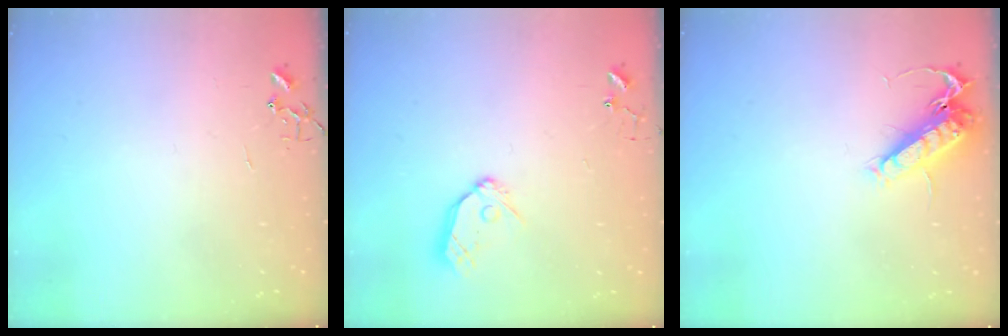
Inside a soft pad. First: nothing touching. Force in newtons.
{"total": 9.5, "press": 9.5, "slide": 0.9}
{"total": 13.8, "press": 13.8, "slide": 1.2}